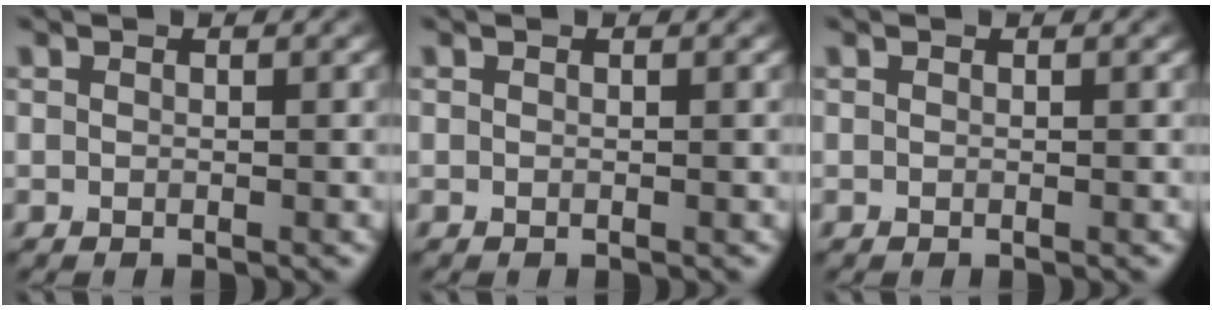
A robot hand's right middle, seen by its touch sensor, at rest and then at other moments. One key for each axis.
{"total": 0.0}
{"total": 0.0}